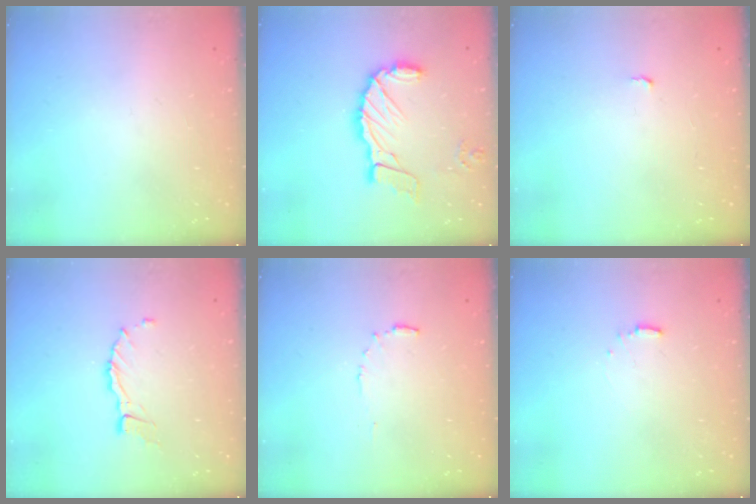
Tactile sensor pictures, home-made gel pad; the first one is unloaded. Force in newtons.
{"total": 12.9, "press": 12.8, "slide": 1.6}
{"total": 2.7, "press": 2.7, "slide": 0.2}
{"total": 6.2, "press": 6.2, "slide": 0.1}
{"total": 5.1, "press": 5.1, "slide": 0.3}
{"total": 6.0, "press": 6.0, "slide": 0.6}